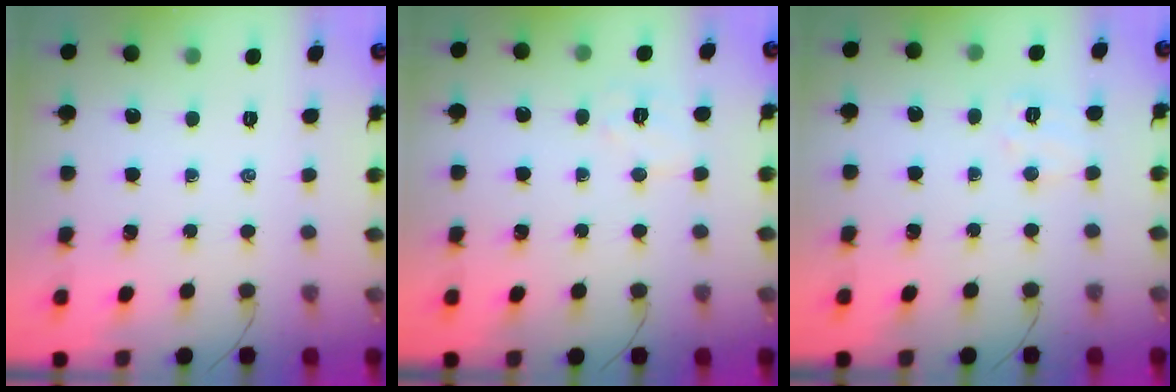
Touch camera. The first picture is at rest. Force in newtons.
{"total": 6.0, "press": 5.8, "slide": 1.3}
{"total": 6.4, "press": 6.3, "slide": 1.2}